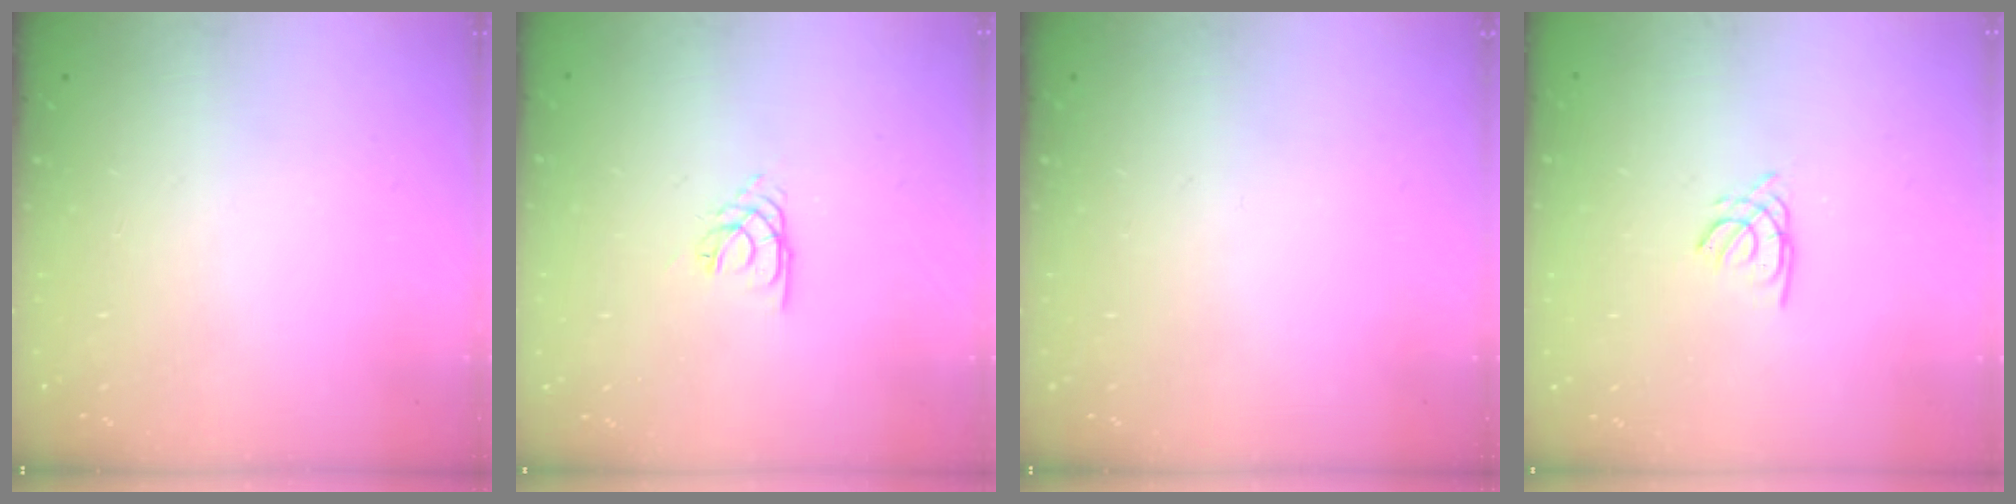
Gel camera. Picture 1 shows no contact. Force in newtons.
{"total": 1.4, "press": 1.3, "slide": 0.3}
{"total": 0.0}
{"total": 1.6, "press": 1.5, "slide": 0.4}